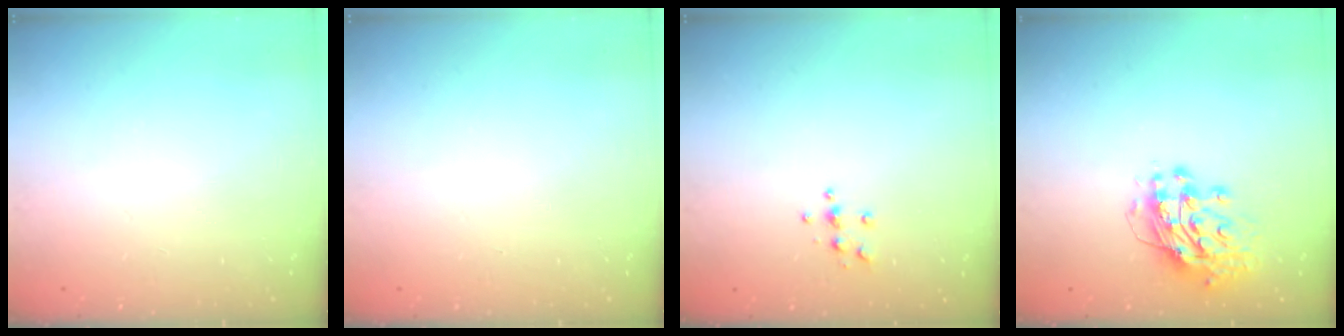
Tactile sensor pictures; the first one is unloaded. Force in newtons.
{"total": 0.0}
{"total": 3.9, "press": 3.9, "slide": 0.4}
{"total": 12.9, "press": 12.8, "slide": 1.2}